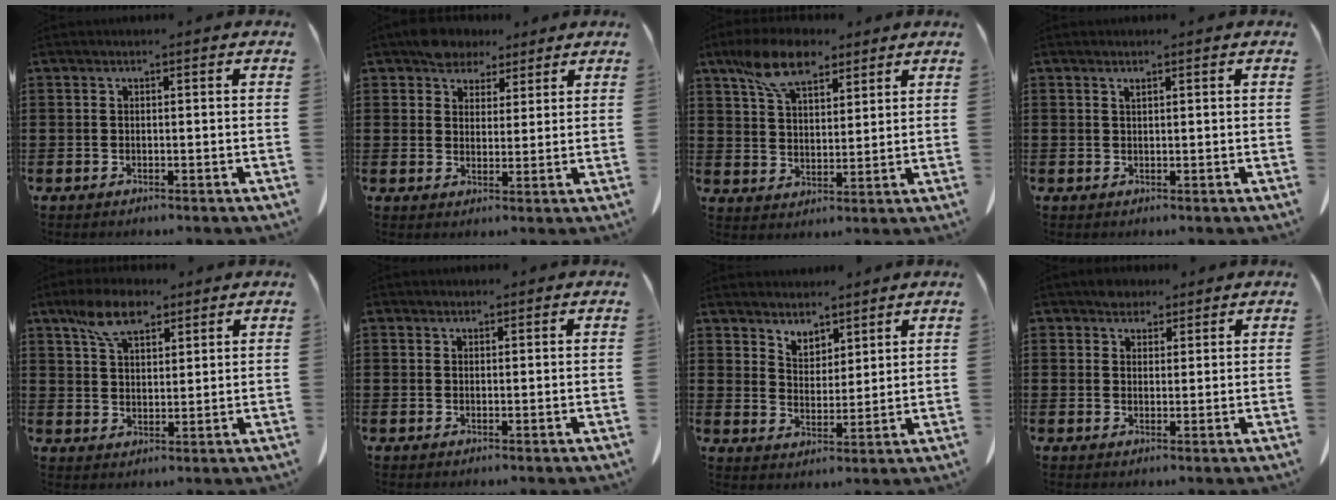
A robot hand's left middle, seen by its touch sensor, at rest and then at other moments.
{"total": 5.0, "force": [4.2, 2.6, 0.9], "torque": [-0.025, 0.000, 0.081]}
{"total": 9.8, "force": [7.0, 4.1, 5.6], "torque": [-0.130, -0.001, 0.130]}
{"total": 0.7, "force": [0.5, 0.1, 0.4], "torque": [-0.011, 0.000, 0.010]}
{"total": 7.9, "force": [5.3, 3.5, 4.6], "torque": [-0.107, 0.005, 0.099]}
{"total": 1.0, "force": [0.9, 0.4, 0.2], "torque": [-0.007, 0.003, 0.017]}
{"total": 4.6, "force": [4.2, 1.9, -0.3], "torque": [-0.011, -0.015, 0.080]}
{"total": 3.0, "force": [2.5, 1.4, 0.6], "torque": [-0.010, 0.004, 0.048]}